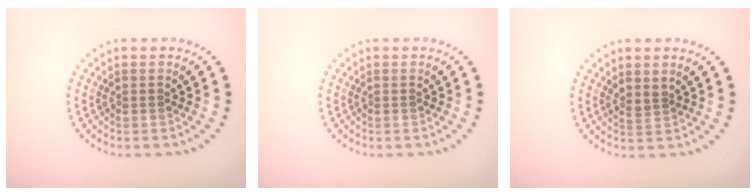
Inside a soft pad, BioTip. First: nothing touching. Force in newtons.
{"total": 0.0}
{"total": 0.9, "press": 0.6, "slide": 0.7}